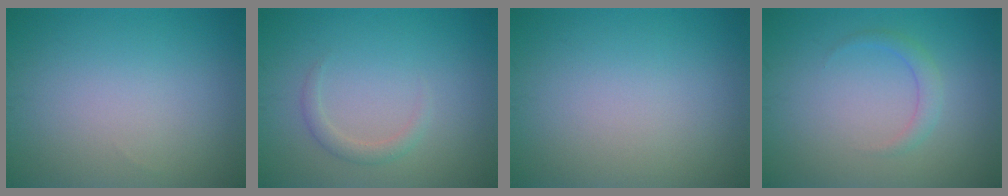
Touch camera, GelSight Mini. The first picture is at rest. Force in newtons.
{"total": 1.4, "press": 1.4, "slide": 0.1}
{"total": 0.0}
{"total": 1.5, "press": 1.5, "slide": 0.1}